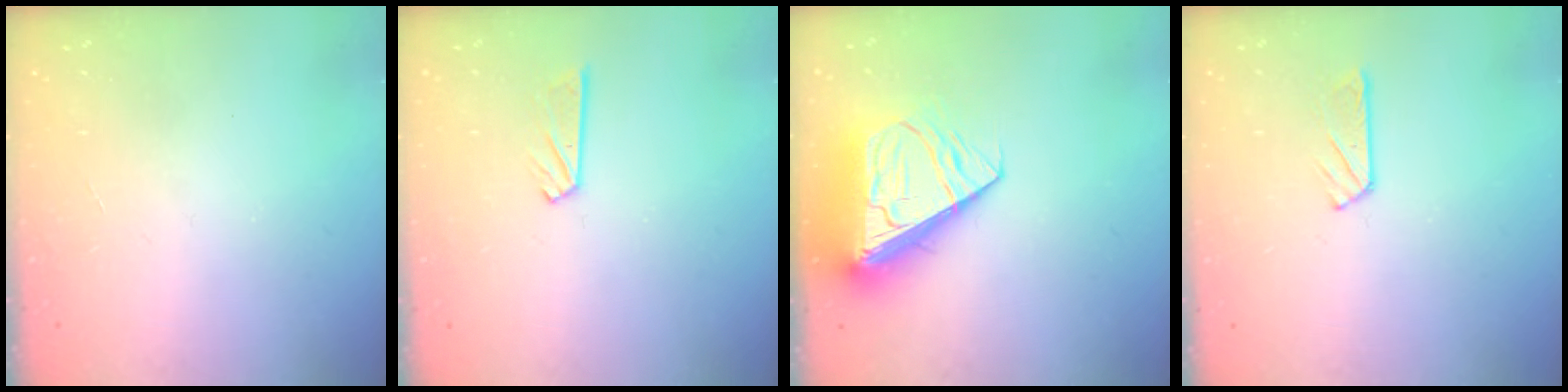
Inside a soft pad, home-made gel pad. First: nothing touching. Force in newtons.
{"total": 4.2, "press": 4.1, "slide": 0.3}
{"total": 14.1, "press": 14.0, "slide": 1.9}
{"total": 3.5, "press": 3.4, "slide": 0.4}